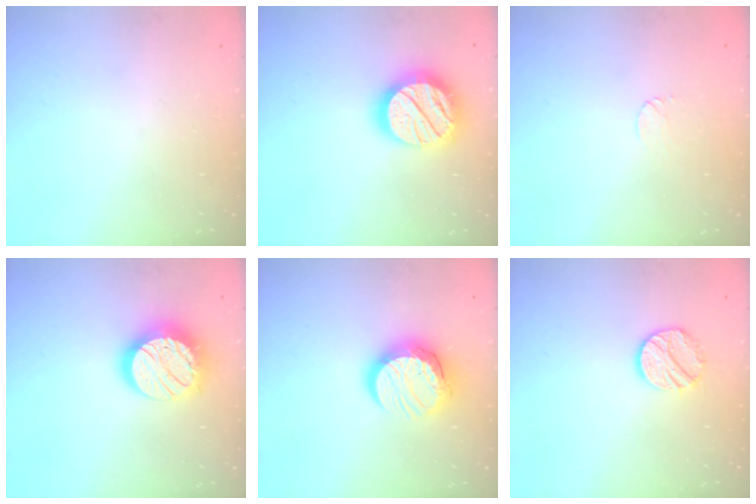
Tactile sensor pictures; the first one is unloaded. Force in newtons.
{"total": 22.2, "press": 22.1, "slide": 2.0}
{"total": 5.1, "press": 5.1, "slide": 0.4}
{"total": 14.8, "press": 14.8, "slide": 0.6}
{"total": 12.3, "press": 12.2, "slide": 1.0}
{"total": 10.1, "press": 10.1, "slide": 0.4}